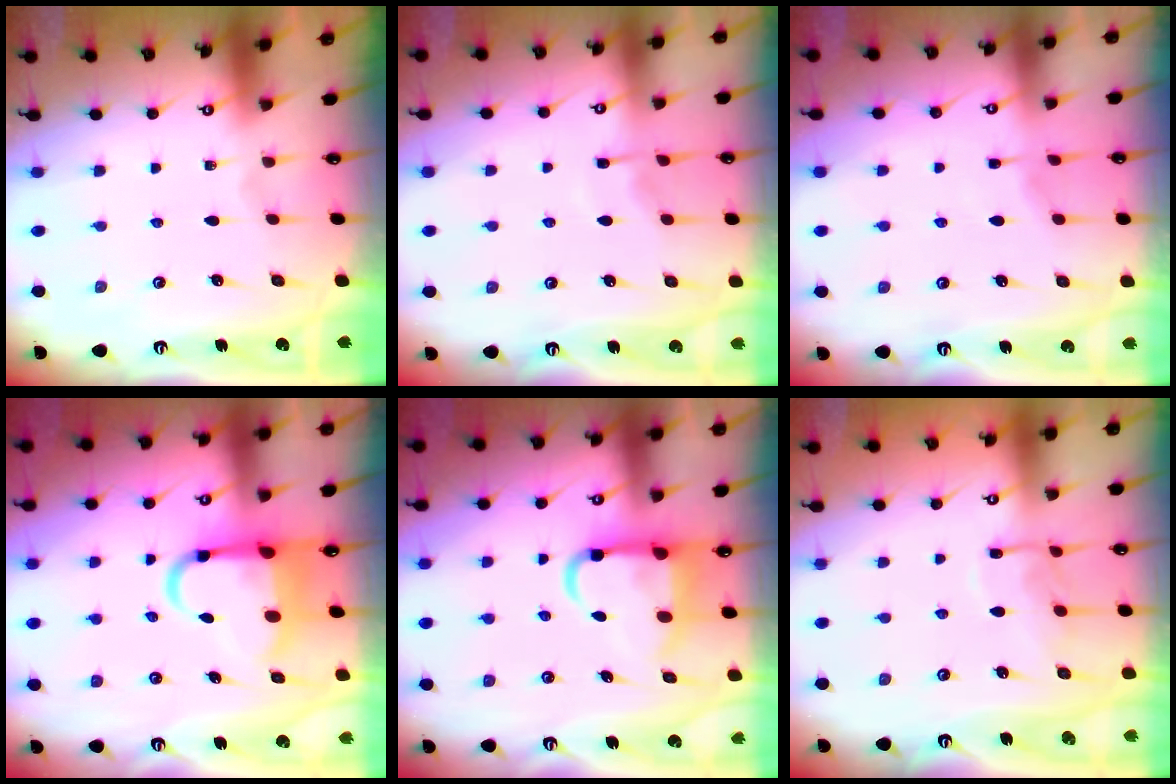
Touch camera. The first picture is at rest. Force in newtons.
{"total": 4.4, "press": 4.3, "slide": 0.6}
{"total": 2.1, "press": 2.1, "slide": 0.4}
{"total": 9.8, "press": 9.4, "slide": 2.9}
{"total": 9.5, "press": 9.4, "slide": 1.3}
{"total": 8.7, "press": 8.7, "slide": 0.6}